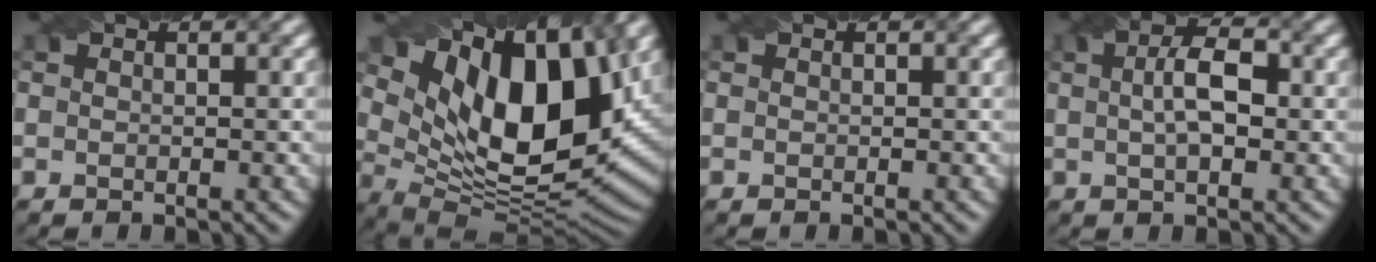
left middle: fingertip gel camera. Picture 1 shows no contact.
{"total": 15.8, "force": [6.2, 7.7, 12.2], "torque": [-0.201, 0.002, 0.113]}
{"total": 0.0}
{"total": 4.2, "force": [0.6, 1.7, 3.8], "torque": [-0.070, 0.007, 0.006]}